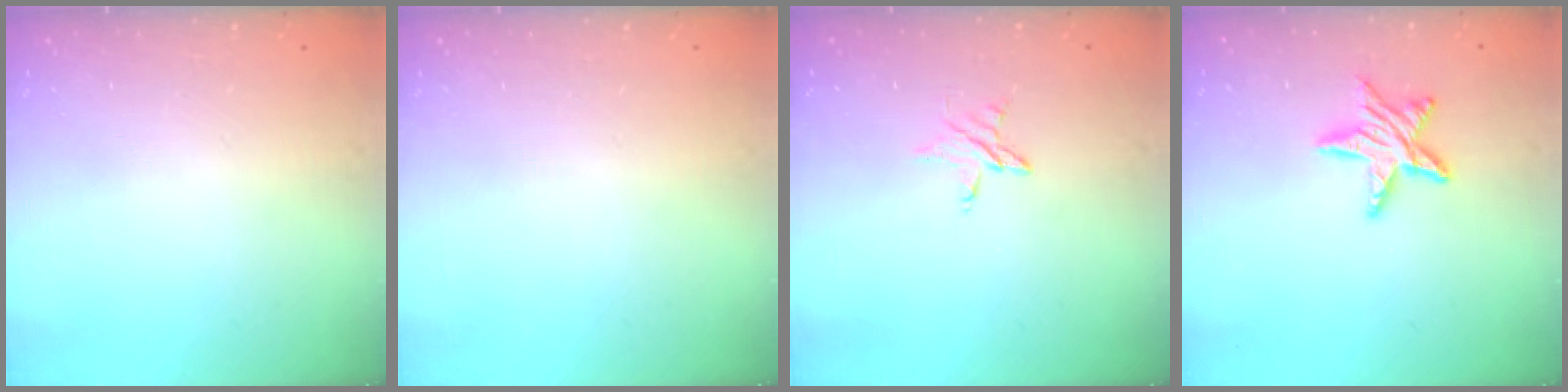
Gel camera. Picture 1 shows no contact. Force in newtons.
{"total": 0.0}
{"total": 3.5, "press": 3.4, "slide": 0.3}
{"total": 10.1, "press": 10.1, "slide": 0.5}